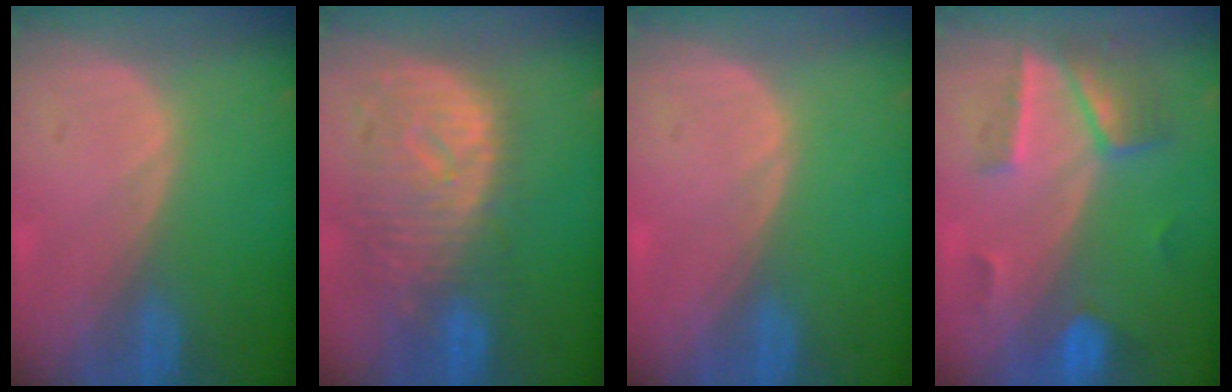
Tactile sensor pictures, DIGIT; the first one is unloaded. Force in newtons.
{"total": 10.8, "press": 9.7, "slide": 4.8}
{"total": 0.0}
{"total": 7.2, "press": 6.3, "slide": 3.4}